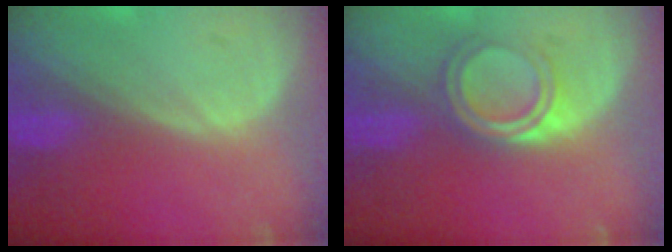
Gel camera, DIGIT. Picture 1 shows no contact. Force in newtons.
{"total": 4.4, "press": 4.4, "slide": 0.4}